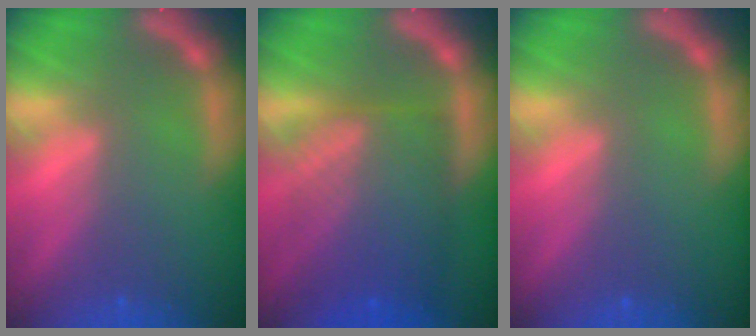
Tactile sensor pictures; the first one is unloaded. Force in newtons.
{"total": 9.5}
{"total": 0.0}